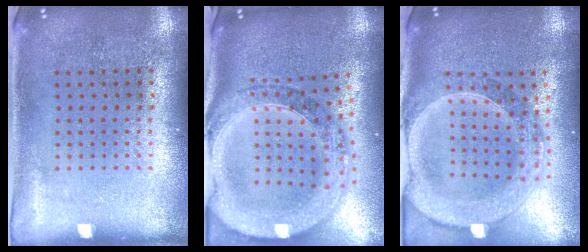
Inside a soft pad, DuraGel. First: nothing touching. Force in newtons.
{"total": 2.9, "press": 2.4, "slide": 1.5}
{"total": 2.8, "press": 2.4, "slide": 1.4}